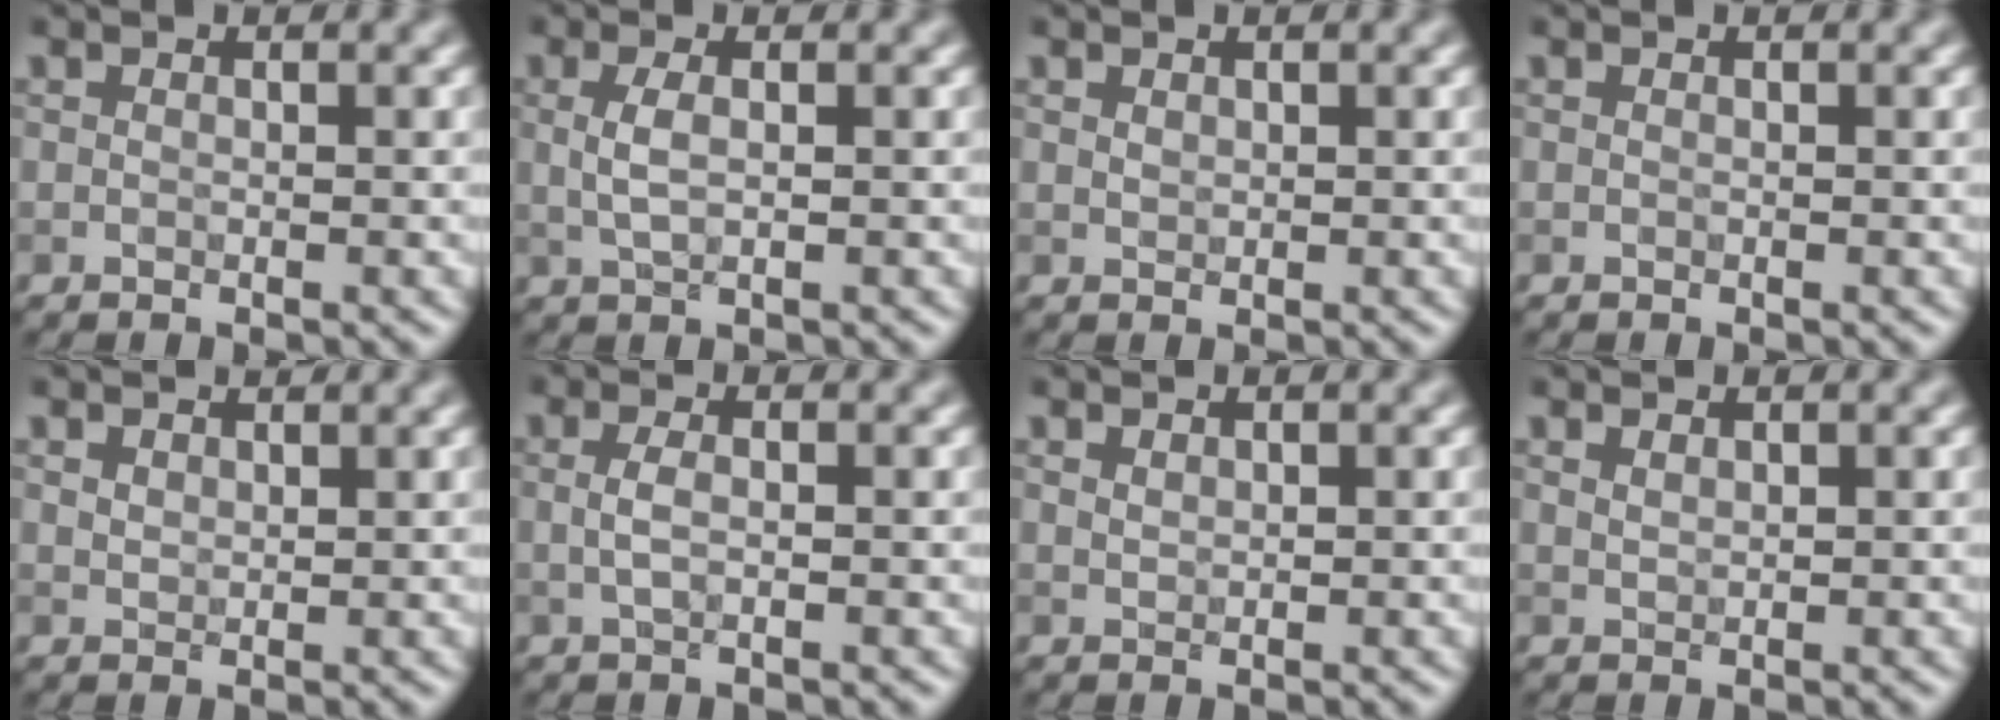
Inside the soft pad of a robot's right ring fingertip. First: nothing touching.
{"total": 1.9, "force": [0.2, 0.7, 1.8], "torque": [-0.041, 0.002, 0.005]}
{"total": 0.6, "force": [0.3, 0.4, 0.3], "torque": [-0.007, -0.001, 0.009]}
{"total": 0.0}
{"total": 1.5, "force": [1.1, 0.9, 0.5], "torque": [-0.013, 0.003, 0.020]}
{"total": 1.5, "force": [-0.1, 0.6, 1.4], "torque": [-0.033, 0.000, -0.002]}
{"total": 0.7, "force": [0.5, 0.4, 0.3], "torque": [-0.009, 0.000, 0.012]}
{"total": 0.7, "force": [0.6, 0.3, 0.3], "torque": [-0.008, 0.000, 0.014]}